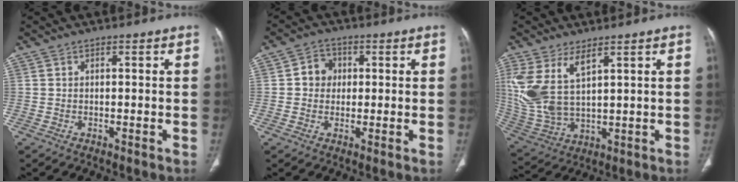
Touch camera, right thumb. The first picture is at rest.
{"total": 4.7, "force": [0.6, 4.2, 2.0], "torque": [-0.007, 0.007, 0.002]}
{"total": 12.7, "force": [5.4, 6.0, 9.7], "torque": [-0.221, -0.020, 0.128]}